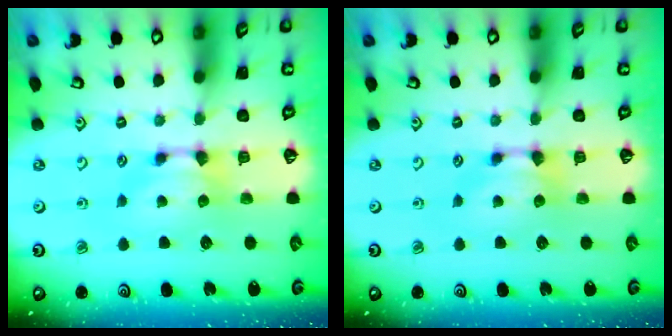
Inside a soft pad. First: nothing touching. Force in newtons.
{"total": 0.0}